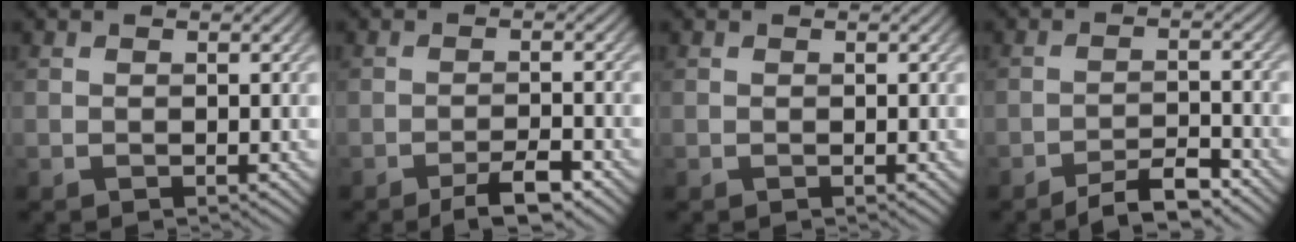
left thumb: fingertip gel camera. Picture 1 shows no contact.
{"total": 4.1, "force": [-2.8, 0.7, 2.9], "torque": [-0.048, 0.007, -0.047]}
{"total": 0.0}
{"total": 4.8, "force": [-3.8, 0.9, 2.7], "torque": [-0.044, 0.007, -0.066]}